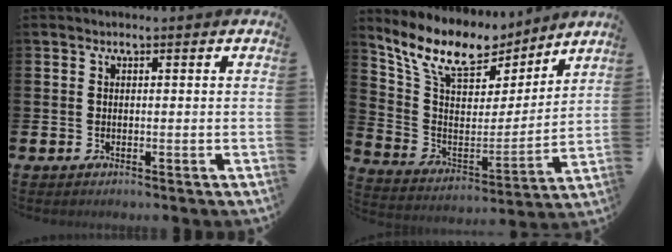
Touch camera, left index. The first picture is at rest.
{"total": 12.5, "force": [10.6, 4.9, 4.6], "torque": [-0.142, -0.059, 0.189]}